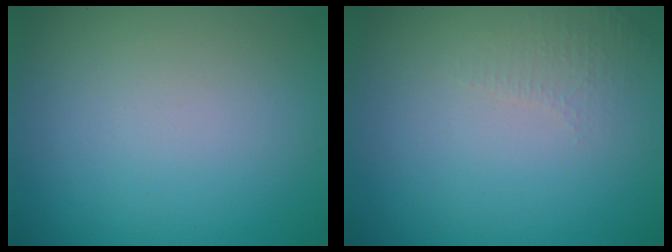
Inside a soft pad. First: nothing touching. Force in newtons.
{"total": 1.4, "press": 1.3, "slide": 0.4}